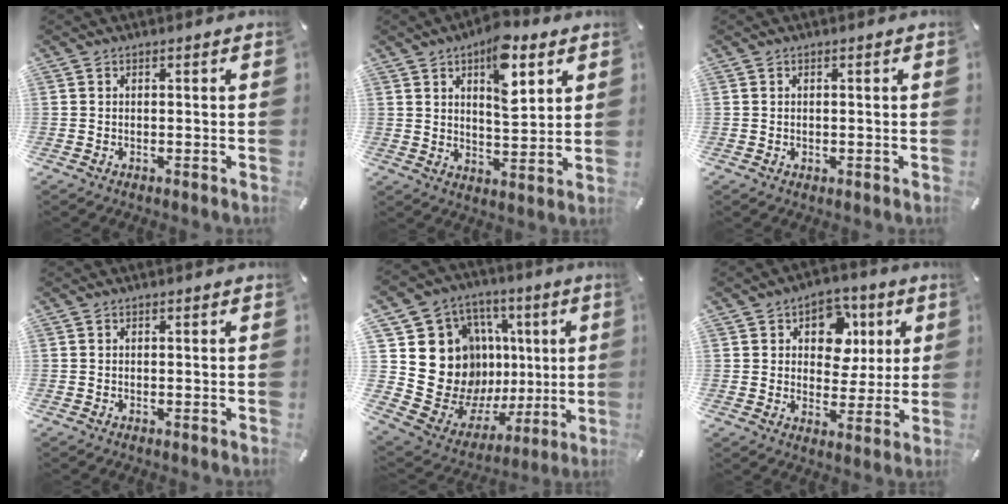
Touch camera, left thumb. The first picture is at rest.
{"total": 11.3, "force": [6.3, 5.6, 7.6], "torque": [-0.098, -0.029, 0.105]}
{"total": 0.5, "force": [0.1, 0.5, 0.1], "torque": [-0.002, 0.003, 0.002]}
{"total": 0.0}
{"total": 23.1, "force": [3.2, 19.6, 11.9], "torque": [-0.189, -0.048, 0.110]}
{"total": 10.6, "force": [3.5, 8.4, 5.3], "torque": [-0.065, -0.010, 0.059]}